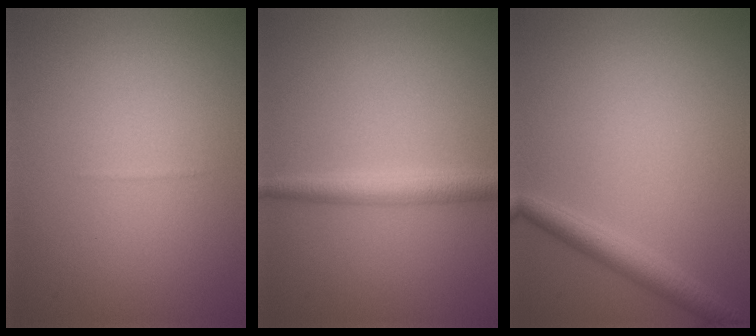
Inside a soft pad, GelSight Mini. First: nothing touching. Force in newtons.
{"total": 2.7, "press": 2.7, "slide": 0.0}
{"total": 2.5, "press": 2.5, "slide": 0.1}